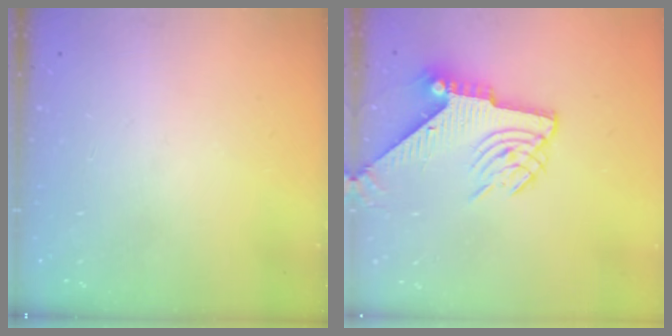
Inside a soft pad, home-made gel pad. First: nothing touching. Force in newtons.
{"total": 9.2, "press": 9.2, "slide": 0.7}